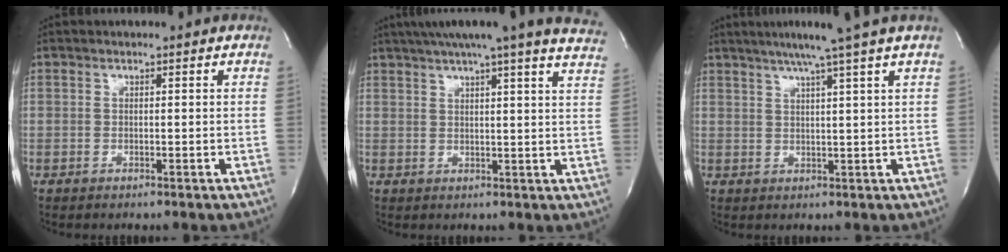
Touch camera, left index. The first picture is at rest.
{"total": 23.6, "force": [20.6, 0.3, 11.5], "torque": [-0.182, -0.012, 0.247]}
{"total": 7.3, "force": [5.5, -2.3, 4.3], "torque": [-0.063, 0.007, 0.075]}